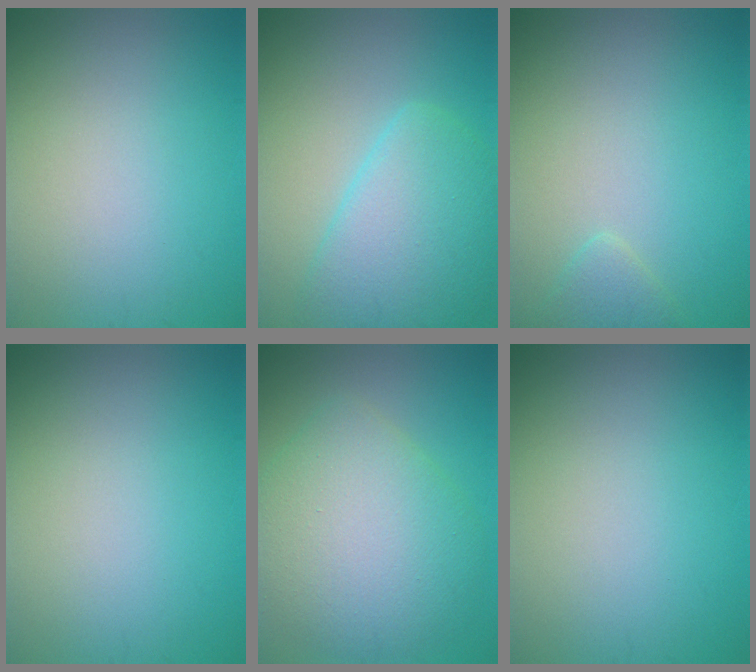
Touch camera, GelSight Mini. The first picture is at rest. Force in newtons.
{"total": 6.2, "press": 6.2, "slide": 0.3}
{"total": 1.4, "press": 1.4, "slide": 0.1}
{"total": 0.0}
{"total": 7.5, "press": 7.5, "slide": 0.6}
{"total": 0.0}